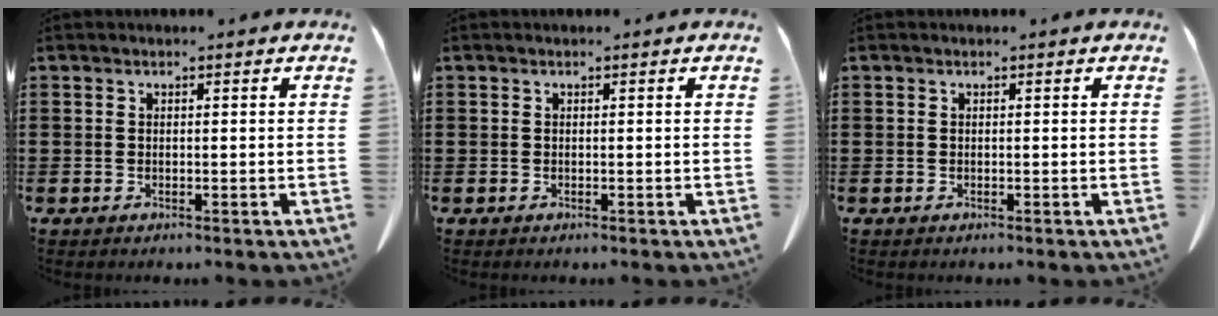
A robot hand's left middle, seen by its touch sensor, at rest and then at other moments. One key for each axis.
{"total": 0.0}
{"total": 0.0}